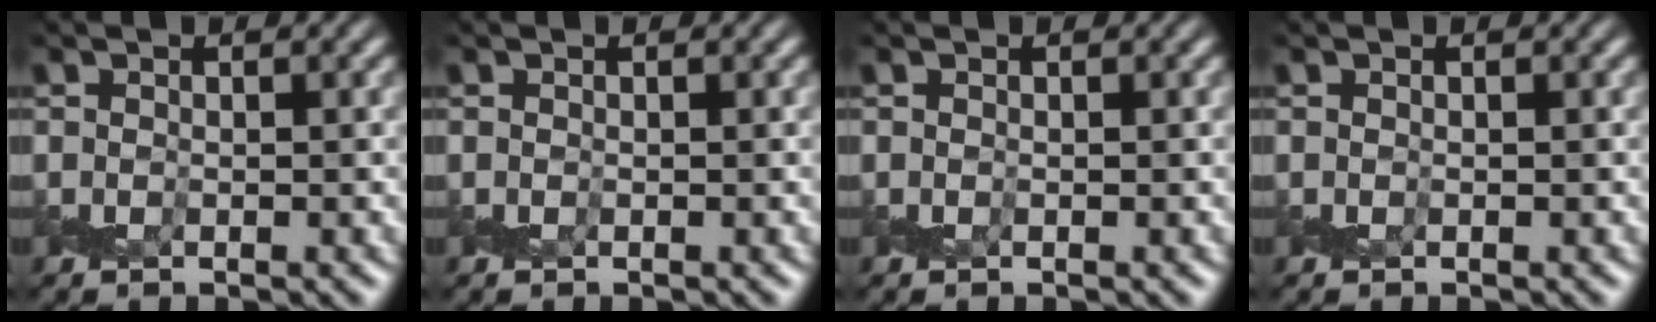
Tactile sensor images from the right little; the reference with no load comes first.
{"total": 0.0}
{"total": 0.0}
{"total": 0.0}